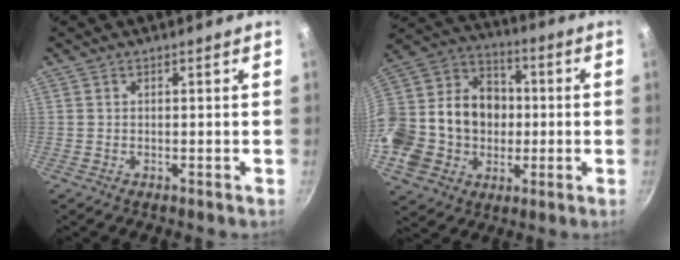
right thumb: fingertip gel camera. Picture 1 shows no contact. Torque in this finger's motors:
{"motor_torque": [1.91, 3.10, 1.40, -0.88, 0.19]}